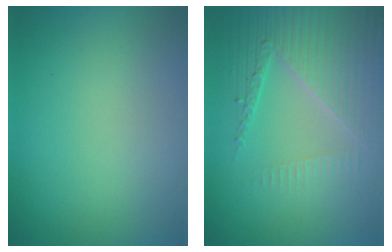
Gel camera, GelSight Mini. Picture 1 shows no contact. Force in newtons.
{"total": 4.7, "press": 4.2, "slide": 2.1}